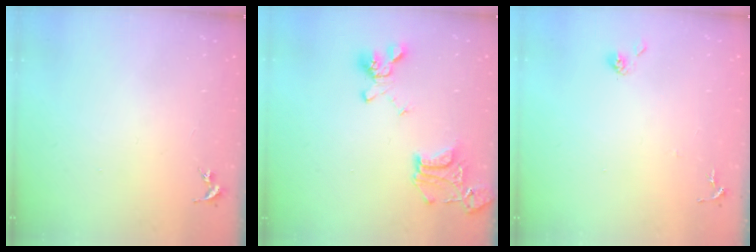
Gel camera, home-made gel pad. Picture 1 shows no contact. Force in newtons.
{"total": 18.3, "press": 18.2, "slide": 1.7}
{"total": 5.9, "press": 5.9, "slide": 0.5}